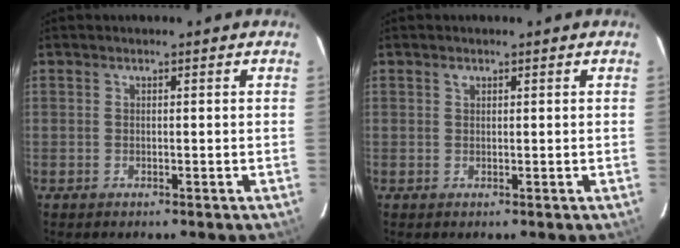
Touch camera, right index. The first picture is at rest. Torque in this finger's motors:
{"motor_torque": [0.08, -0.03, 0.02, 0.01]}